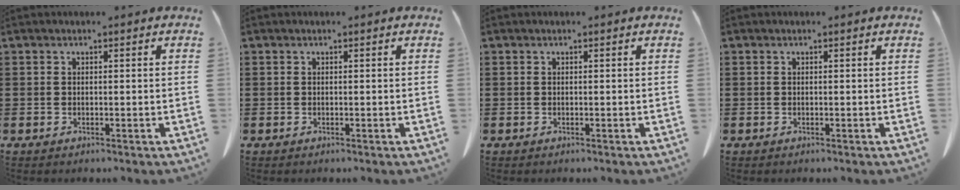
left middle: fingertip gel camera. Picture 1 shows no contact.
{"total": 0.0}
{"total": 0.0}
{"total": 0.0}